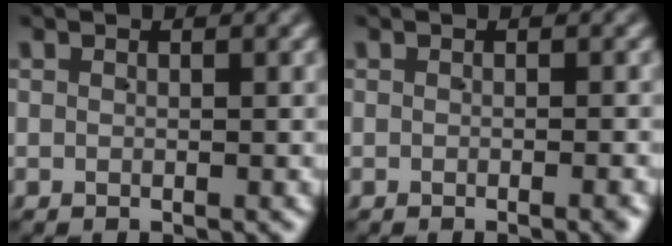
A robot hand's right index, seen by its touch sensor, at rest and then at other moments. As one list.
[{"total": 0.8, "force": [-0.4, -0.1, 0.7], "torque": [-0.004, 0.004, -0.008]}]